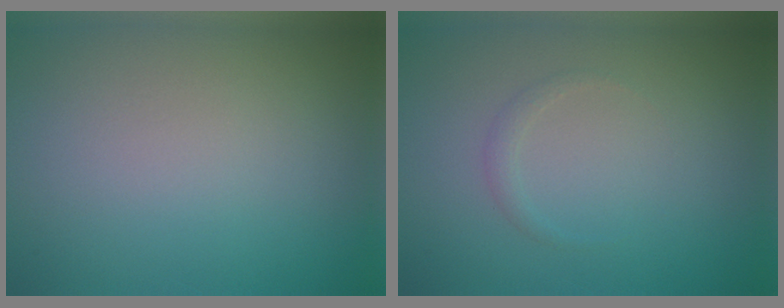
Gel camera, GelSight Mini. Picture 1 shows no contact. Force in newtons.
{"total": 0.8, "press": 0.8, "slide": 0.0}